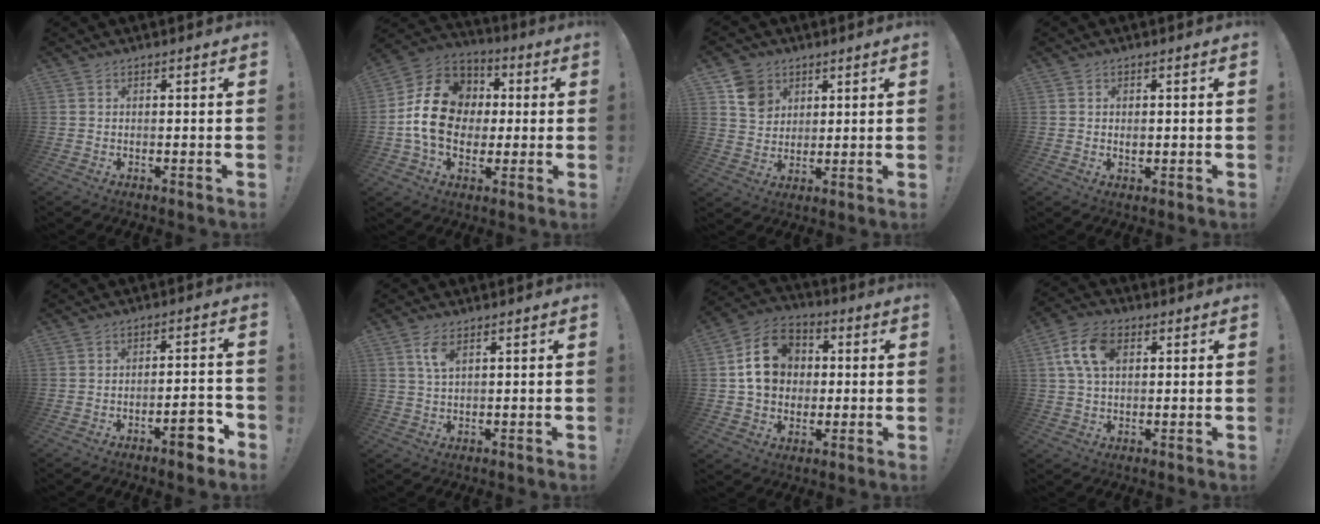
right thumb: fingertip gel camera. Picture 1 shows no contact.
{"total": 18.0, "force": [0.2, 14.8, 10.3], "torque": [-0.152, 0.027, 0.016]}
{"total": 9.1, "force": [4.6, 7.3, 2.8], "torque": [-0.032, -0.021, 0.094]}
{"total": 1.5, "force": [-0.1, 1.3, 0.9], "torque": [-0.007, 0.002, -0.004]}
{"total": 7.4, "force": [-4.5, 2.4, 5.4], "torque": [-0.064, 0.024, -0.074]}
{"total": 4.3, "force": [1.9, 1.9, 3.4], "torque": [-0.060, -0.003, 0.033]}
{"total": 16.3, "force": [2.5, 13.6, 8.7], "torque": [-0.141, 0.008, 0.053]}
{"total": 11.2, "force": [3.1, 7.1, 8.1], "torque": [-0.151, 0.009, 0.059]}